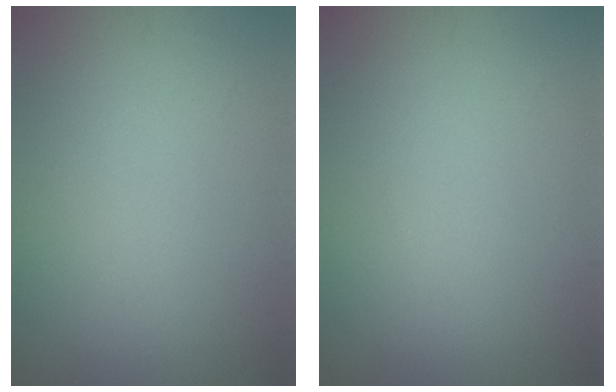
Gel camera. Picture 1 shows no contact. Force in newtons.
{"total": 0.0}